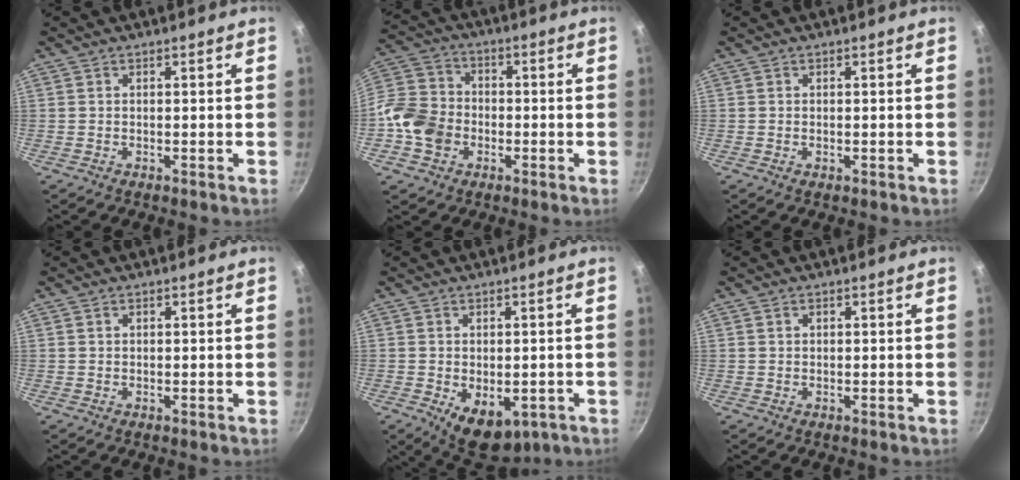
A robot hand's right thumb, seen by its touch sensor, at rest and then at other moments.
{"total": 11.7, "force": [-3.2, 9.5, 6.1], "torque": [-0.097, 0.027, -0.079]}
{"total": 0.5, "force": [-0.1, 0.3, 0.4], "torque": [-0.005, 0.001, -0.001]}
{"total": 0.7, "force": [0.3, 0.5, 0.3], "torque": [-0.002, 0.004, 0.004]}
{"total": 9.1, "force": [-2.6, 5.6, 6.6], "torque": [-0.068, -0.004, -0.020]}
{"total": 0.8, "force": [0.3, 0.7, 0.4], "torque": [-0.003, 0.004, 0.005]}